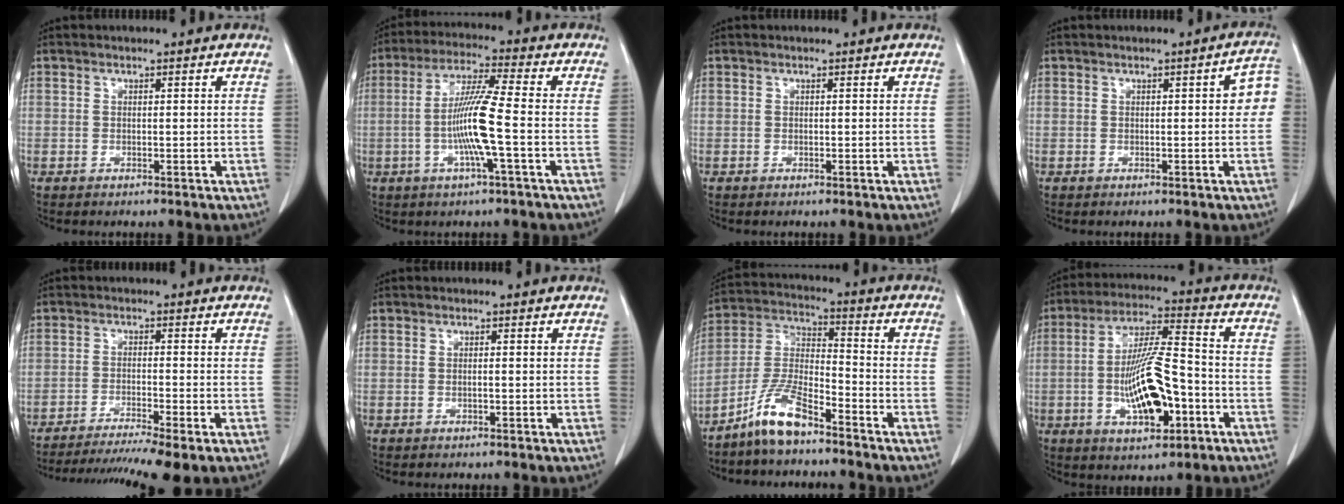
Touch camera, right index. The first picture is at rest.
{"total": 9.7, "force": [-1.9, -0.5, 9.5], "torque": [-0.185, -0.002, -0.041]}
{"total": 0.0}
{"total": 4.0, "force": [0.5, 1.2, 3.8], "torque": [-0.036, 0.016, 0.000]}
{"total": 11.1, "force": [-9.0, -0.6, 6.5], "torque": [-0.097, -0.018, -0.140]}
{"total": 0.6, "force": [-0.1, 0.1, 0.5], "torque": [-0.011, 0.001, -0.001]}
{"total": 9.0, "force": [-6.8, 1.8, 5.6], "torque": [-0.130, -0.003, -0.140]}
{"total": 13.4, "force": [-3.6, 3.8, 12.3], "torque": [-0.231, 0.005, -0.058]}